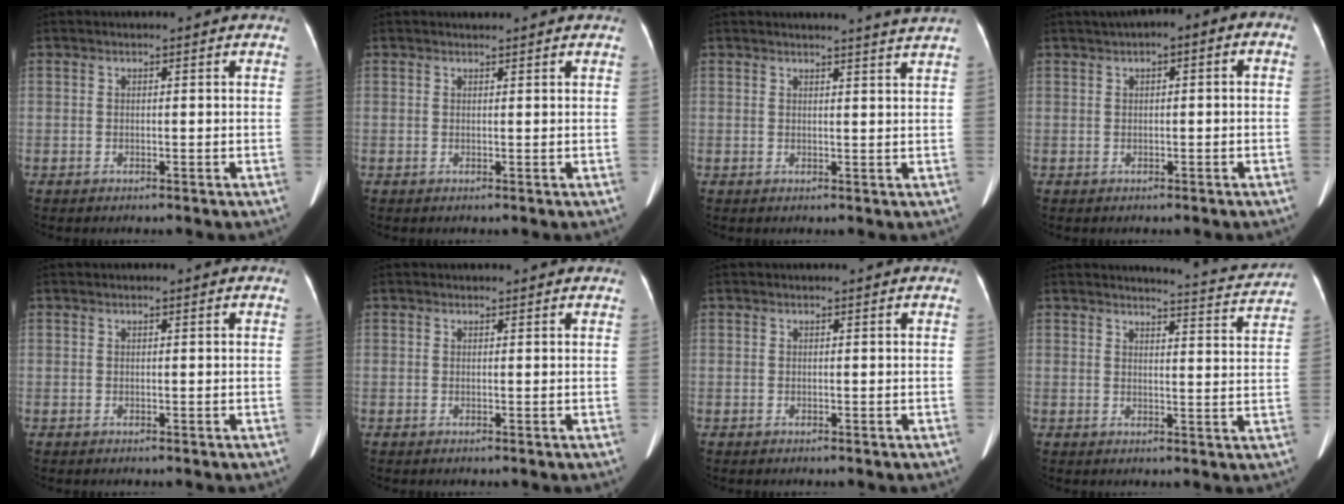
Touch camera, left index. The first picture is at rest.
{"total": 1.1, "force": [1.0, 0.1, 0.3], "torque": [-0.010, 0.011, 0.020]}
{"total": 4.2, "force": [3.9, -1.1, 1.1], "torque": [-0.016, -0.009, 0.034]}
{"total": 4.6, "force": [1.1, 1.7, 4.1], "torque": [-0.060, 0.029, 0.009]}
{"total": 0.0}
{"total": 0.9, "force": [0.8, 0.4, 0.1], "torque": [-0.011, 0.005, 0.007]}
{"total": 0.0}
{"total": 8.3, "force": [8.3, -0.2, 0.7], "torque": [-0.016, -0.026, 0.088]}